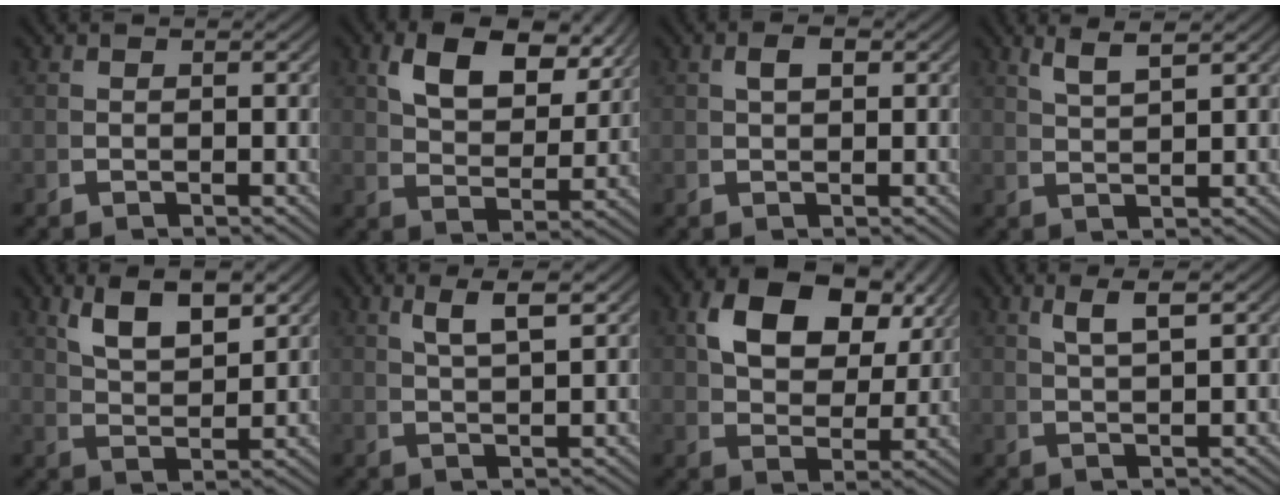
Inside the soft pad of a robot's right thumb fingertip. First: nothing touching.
{"total": 6.9, "force": [4.3, 3.0, 4.6], "torque": [-0.075, 0.002, 0.077]}
{"total": 1.4, "force": [0.7, 0.5, 1.1], "torque": [-0.012, 0.004, 0.016]}
{"total": 3.6, "force": [3.1, -0.1, 1.8], "torque": [-0.023, 0.016, 0.061]}
{"total": 5.5, "force": [3.8, 1.5, 3.7], "torque": [-0.058, 0.008, 0.077]}
{"total": 4.0, "force": [2.7, 0.3, 2.9], "torque": [-0.041, 0.016, 0.052]}
{"total": 8.5, "force": [4.2, 4.4, 6.0], "torque": [-0.104, 0.005, 0.071]}
{"total": 3.5, "force": [2.4, 0.0, 2.5], "torque": [-0.033, 0.015, 0.047]}